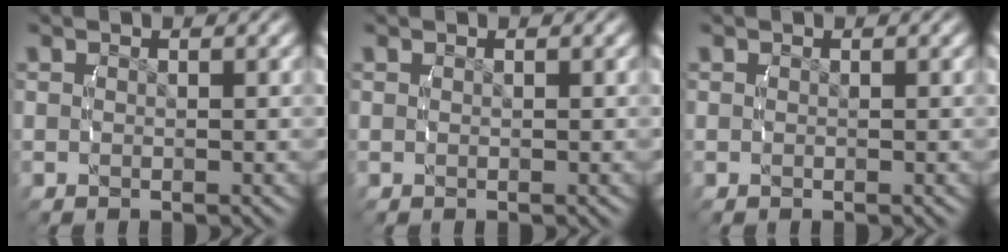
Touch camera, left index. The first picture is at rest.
{"total": 0.0}
{"total": 0.0}